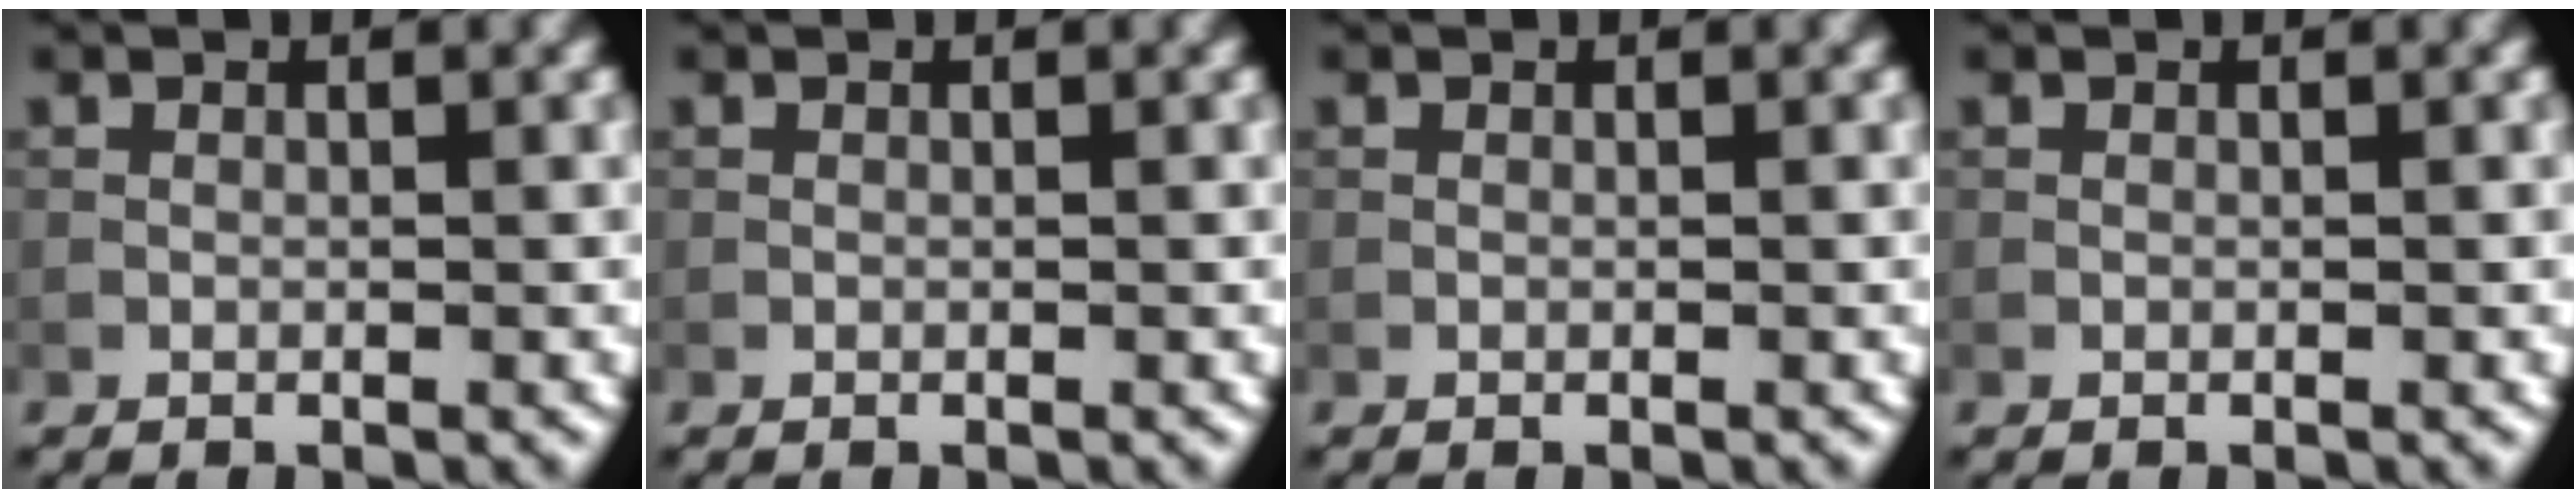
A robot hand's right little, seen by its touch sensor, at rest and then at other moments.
{"total": 0.0}
{"total": 0.0}
{"total": 0.0}